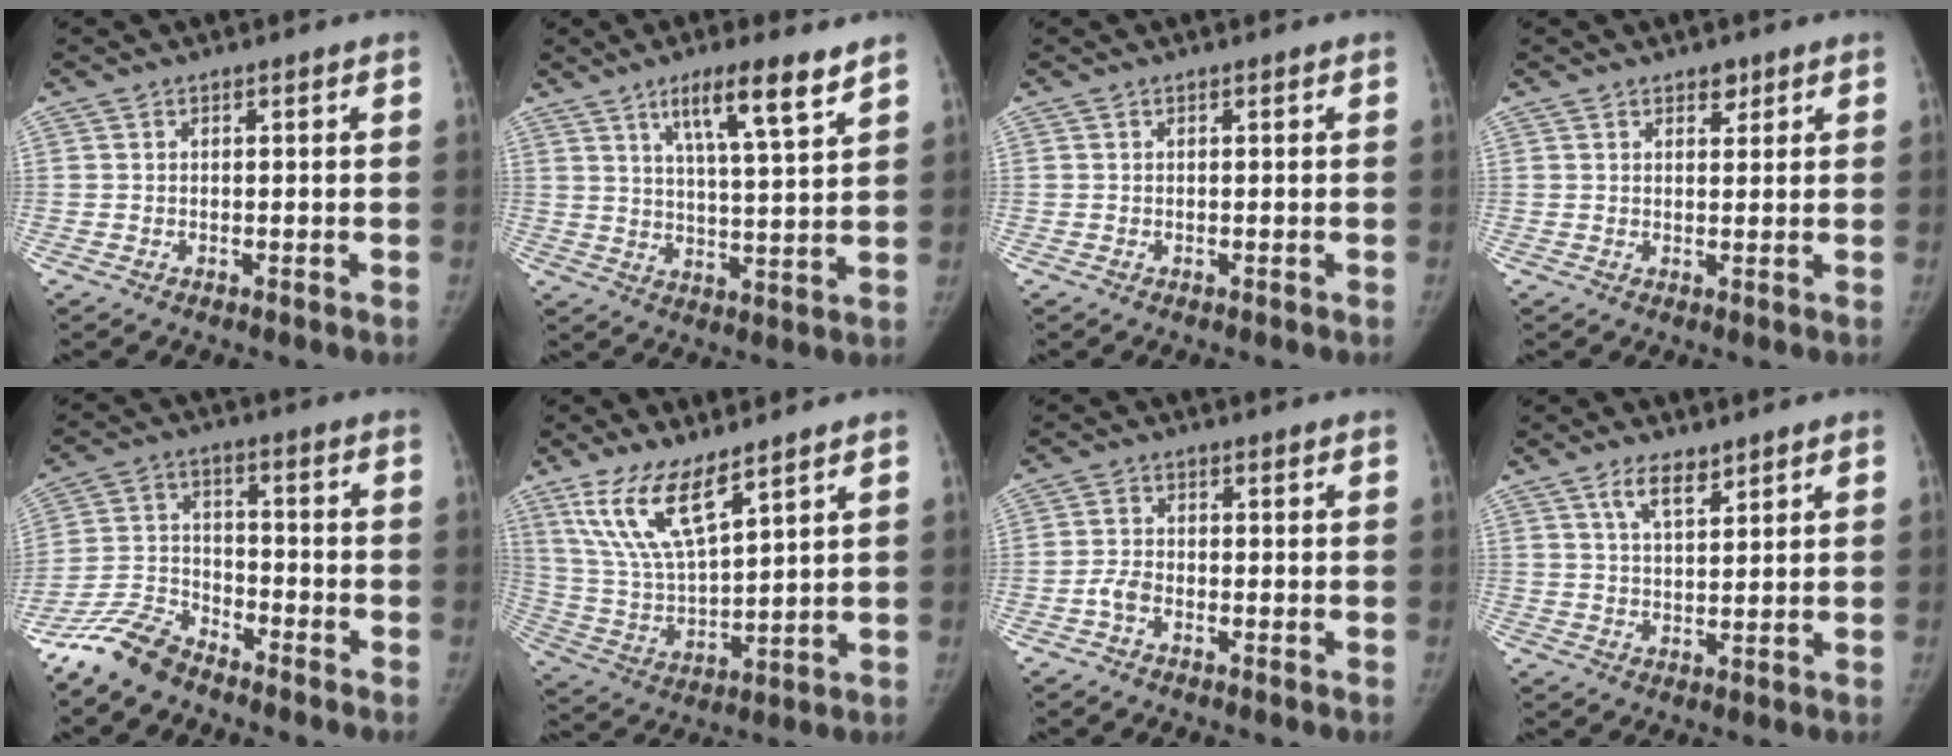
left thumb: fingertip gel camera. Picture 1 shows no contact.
{"total": 10.8, "force": [6.7, 1.5, 8.3], "torque": [-0.132, -0.035, 0.112]}
{"total": 0.0}
{"total": 2.1, "force": [1.4, 1.3, 0.9], "torque": [0.005, -0.007, 0.019]}
{"total": 9.6, "force": [-8.2, 3.8, 3.0], "torque": [-0.061, 0.044, -0.169]}
{"total": 12.9, "force": [8.4, 3.7, 9.0], "torque": [-0.171, -0.039, 0.181]}
{"total": 2.9, "force": [-1.6, 1.6, 1.8], "torque": [-0.039, 0.013, -0.034]}
{"total": 4.7, "force": [3.2, 1.9, 2.9], "torque": [-0.040, -0.019, 0.061]}